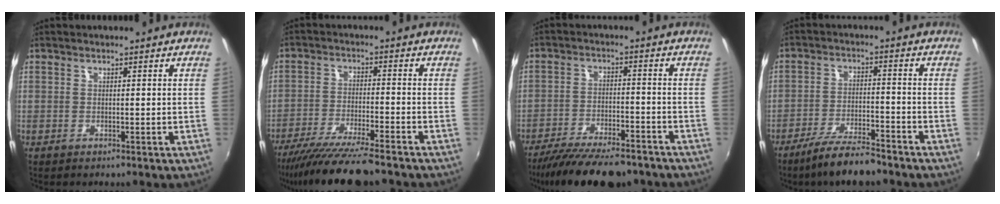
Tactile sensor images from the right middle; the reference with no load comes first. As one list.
[{"total": 14.2, "force": [-12.1, 0.8, 7.4], "torque": [-0.154, -0.034, -0.203]}, {"total": 16.3, "force": [-13.6, 4.2, 8.0], "torque": [-0.161, -0.033, -0.209]}, {"total": 9.4, "force": [-7.9, 1.6, 4.9], "torque": [-0.110, -0.012, -0.135]}]